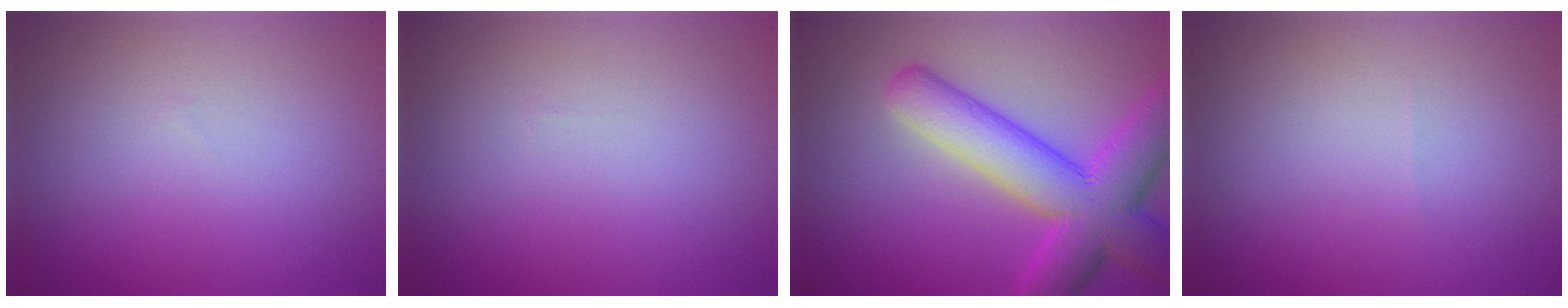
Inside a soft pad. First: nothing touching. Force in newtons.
{"total": 0.0}
{"total": 9.4, "press": 9.4, "slide": 0.4}
{"total": 0.0}